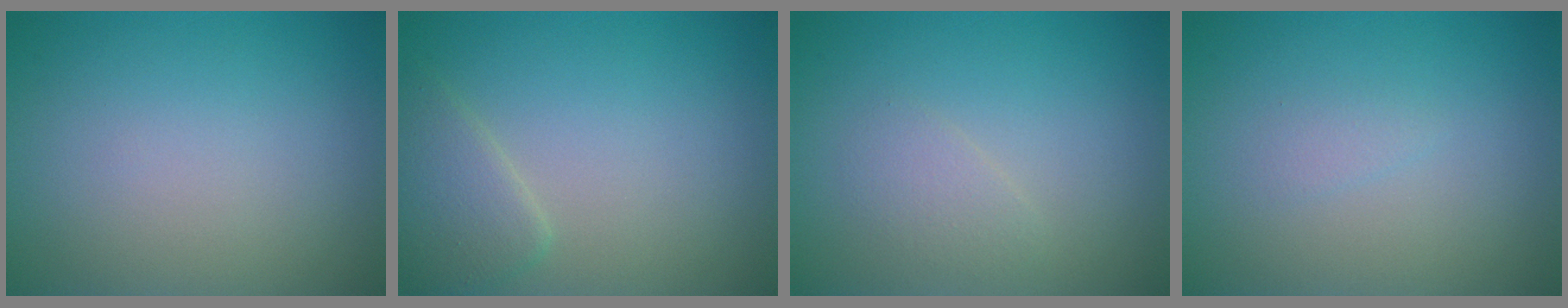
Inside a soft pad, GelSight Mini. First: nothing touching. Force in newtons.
{"total": 2.6, "press": 2.6, "slide": 0.1}
{"total": 1.3, "press": 1.3, "slide": 0.1}
{"total": 0.7, "press": 0.7, "slide": 0.1}